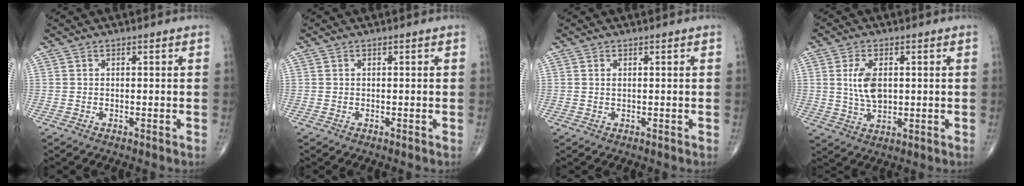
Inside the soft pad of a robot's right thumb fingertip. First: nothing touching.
{"total": 0.0}
{"total": 0.5, "force": [0.2, 0.2, 0.4], "torque": [-0.007, 0.001, 0.004]}
{"total": 6.9, "force": [1.0, 3.8, 5.6], "torque": [-0.101, -0.008, 0.023]}